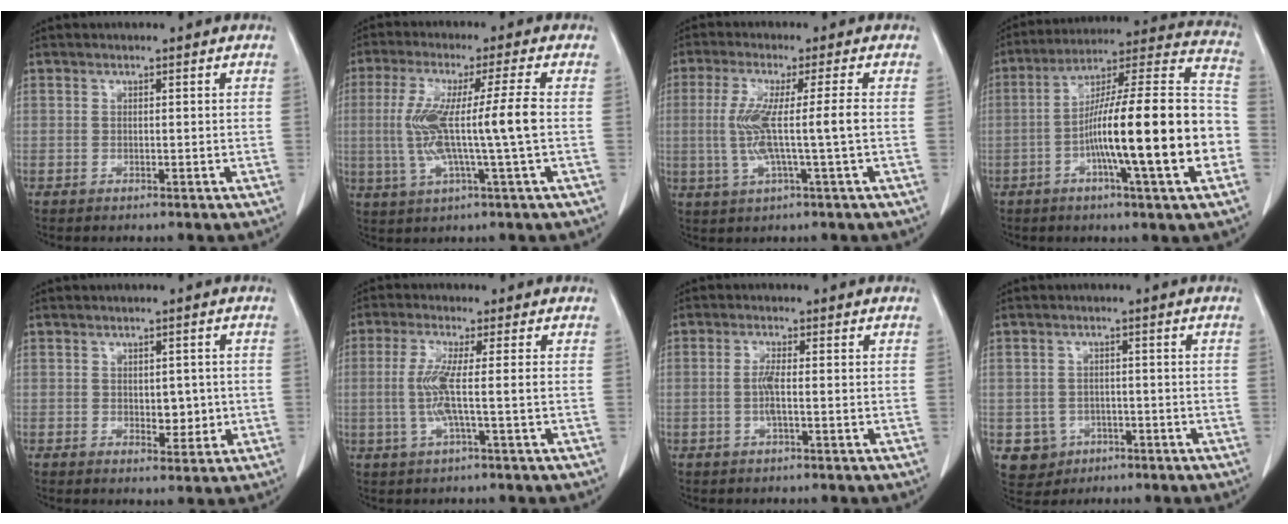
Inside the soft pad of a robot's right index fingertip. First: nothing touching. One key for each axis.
{"total": 11.0, "fx": -0.3, "fy": -0.7, "fz": 11.0, "tx": -0.226, "ty": 0.005, "tz": -0.007}
{"total": 7.8, "fx": -0.4, "fy": -0.7, "fz": 7.8, "tx": -0.164, "ty": -0.002, "tz": -0.007}
{"total": 21.9, "fx": -5.1, "fy": 1.1, "fz": 21.3, "tx": -0.297, "ty": 0.015, "tz": -0.084}
{"total": 3.6, "fx": -0.1, "fy": 2.1, "fz": 2.9, "tx": -0.032, "ty": -0.003, "tz": 0.005}
{"total": 5.4, "fx": -0.4, "fy": -0.4, "fz": 5.3, "tx": -0.119, "ty": -0.003, "tz": -0.011}
{"total": 2.5, "fx": -0.4, "fy": 0.2, "fz": 2.5, "tx": -0.056, "ty": -0.002, "tz": -0.009}
{"total": 4.4, "fx": -1.6, "fy": 4.1, "fz": 0.5, "tx": -0.001, "ty": 0.010, "tz": -0.016}